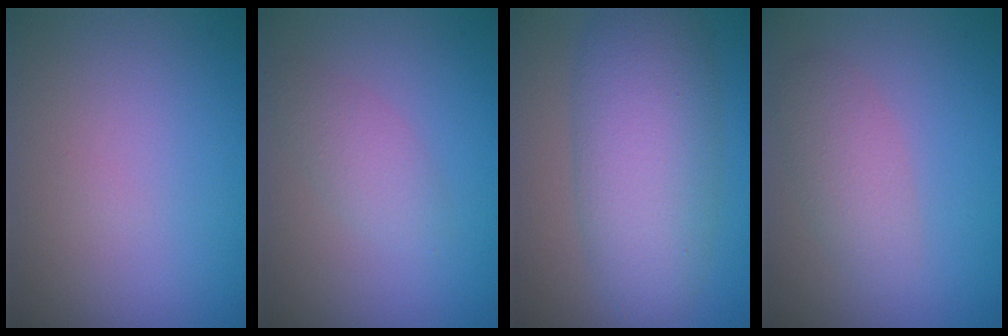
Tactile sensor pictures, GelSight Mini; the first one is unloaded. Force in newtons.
{"total": 1.9, "press": 1.9, "slide": 0.2}
{"total": 7.6, "press": 7.6, "slide": 0.1}
{"total": 2.5, "press": 2.5, "slide": 0.1}